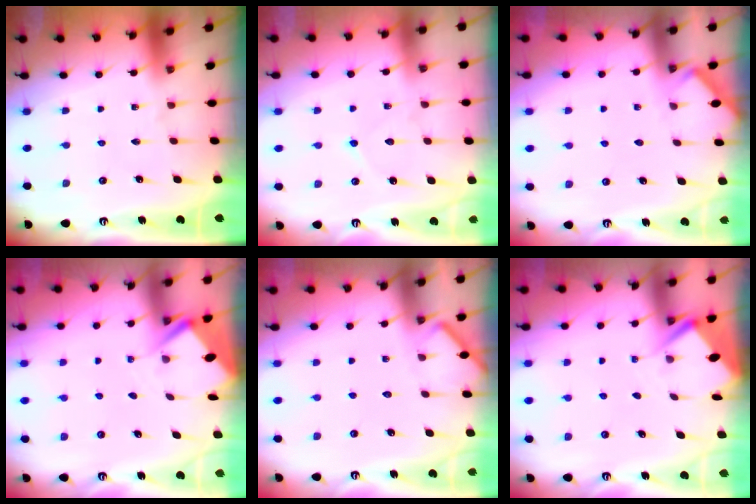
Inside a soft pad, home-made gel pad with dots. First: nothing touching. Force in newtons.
{"total": 6.3, "press": 6.2, "slide": 0.5}
{"total": 2.3, "press": 2.3, "slide": 0.3}
{"total": 2.9, "press": 2.8, "slide": 0.4}
{"total": 3.7, "press": 3.6, "slide": 0.5}
{"total": 3.0, "press": 2.9, "slide": 0.4}